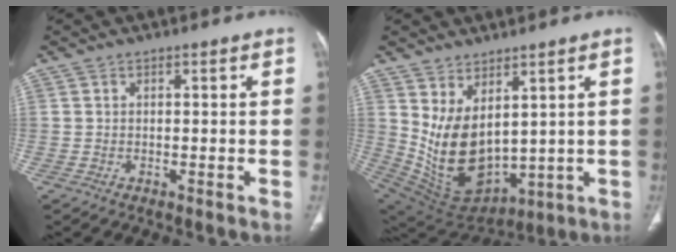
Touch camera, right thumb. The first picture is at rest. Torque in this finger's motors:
{"motor_torque": [-0.69, 1.58, 1.08, 0.85, 0.32]}